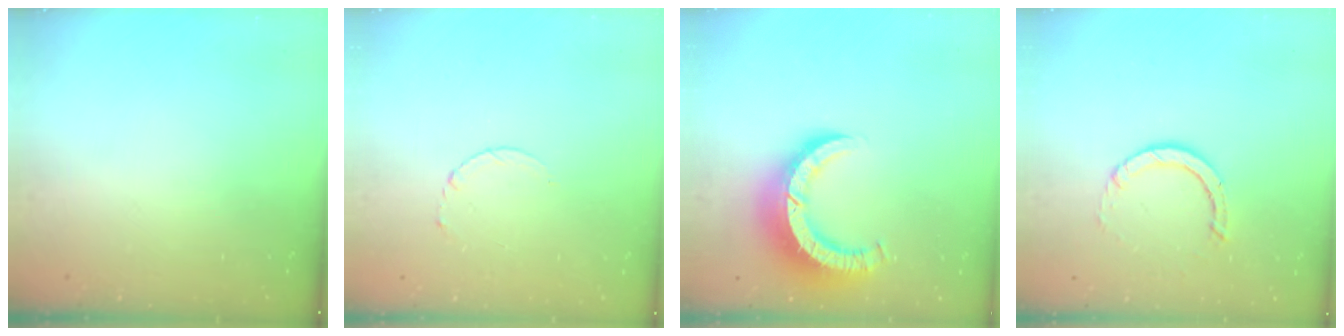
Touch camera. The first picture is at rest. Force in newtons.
{"total": 2.5, "press": 2.5, "slide": 0.3}
{"total": 10.9, "press": 10.8, "slide": 1.2}
{"total": 2.9, "press": 2.9, "slide": 0.2}